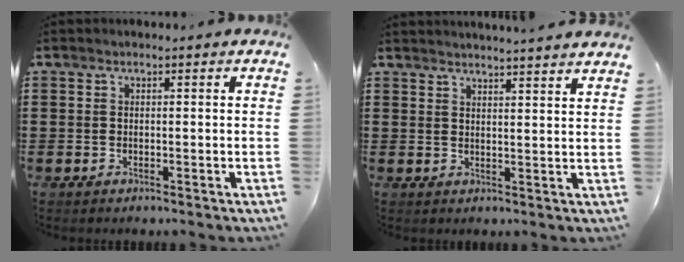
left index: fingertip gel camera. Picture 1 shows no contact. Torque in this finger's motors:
{"motor_torque": [1.60, -0.54, 0.77, 0.16]}